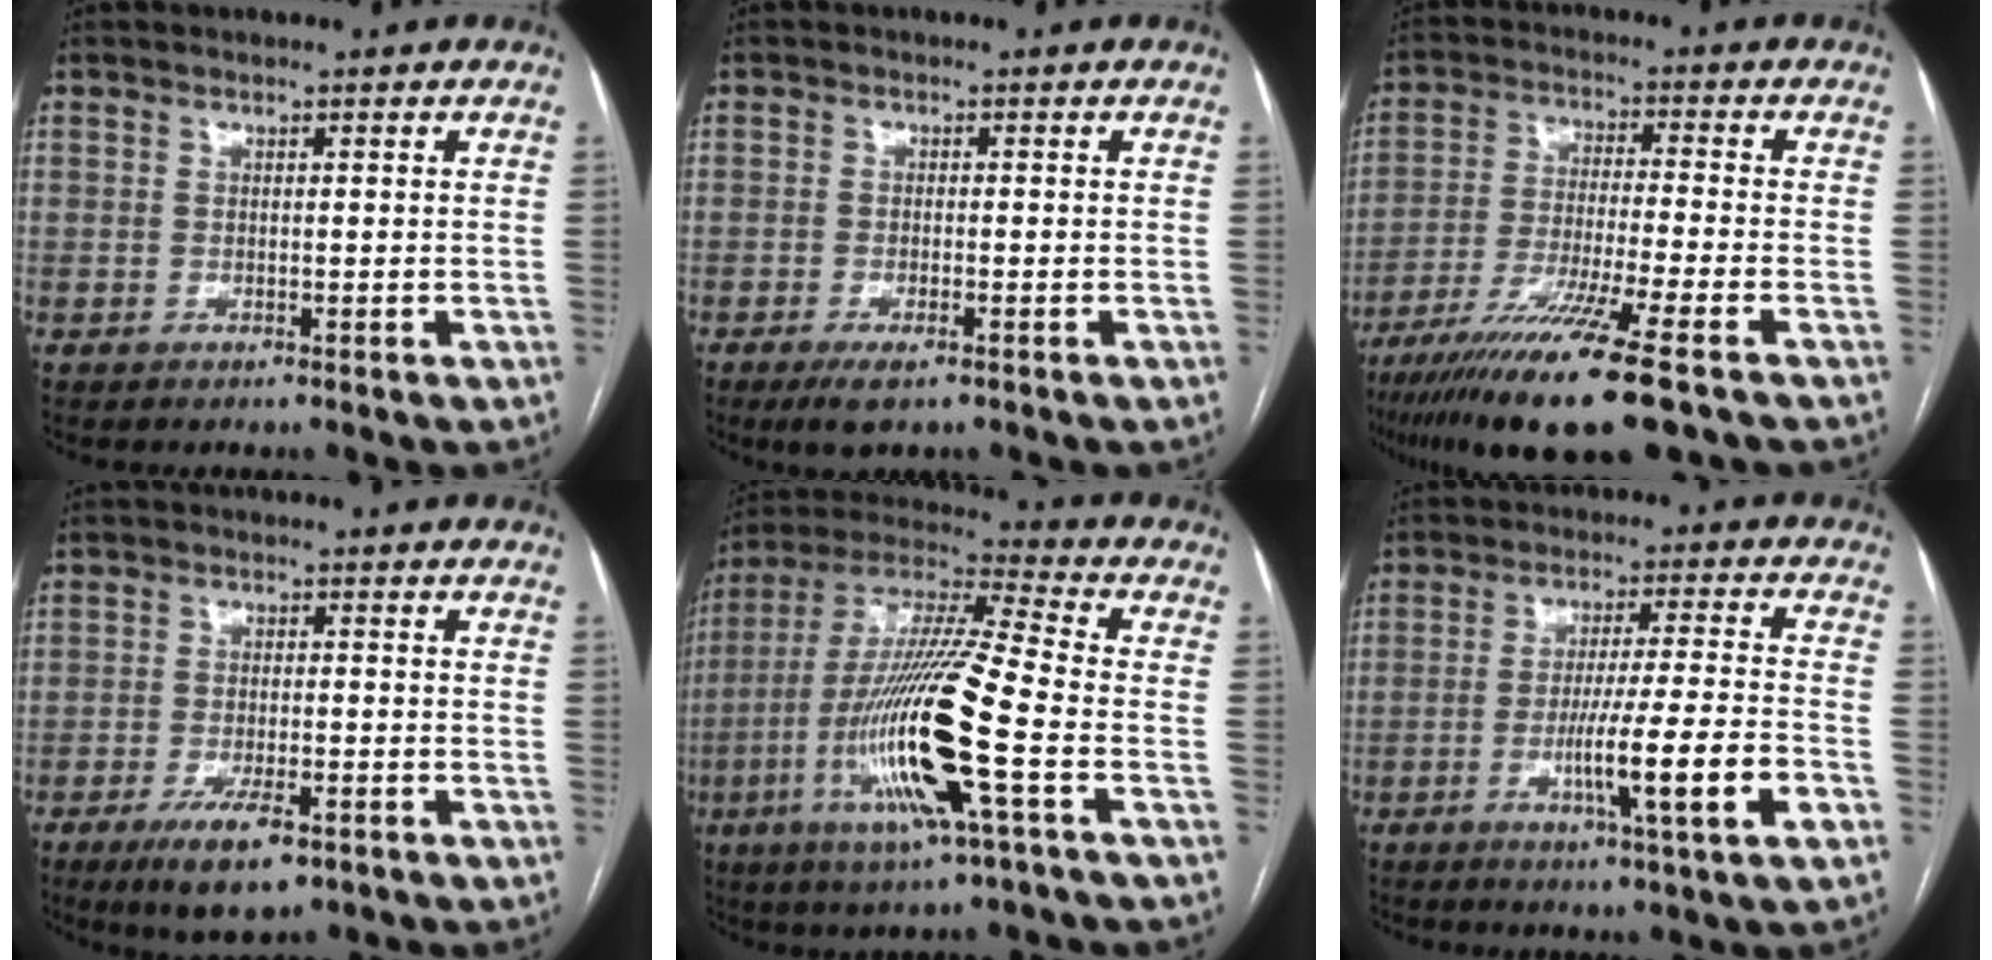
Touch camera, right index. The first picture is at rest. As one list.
[{"total": 3.6, "force": [-2.3, 0.8, 2.7], "torque": [-0.054, -0.007, -0.036]}, {"total": 15.0, "force": [-10.1, -0.6, 11.1], "torque": [-0.208, -0.045, -0.175]}, {"total": 7.1, "force": [-4.2, 2.2, 5.3], "torque": [-0.094, -0.010, -0.064]}, {"total": 19.4, "force": [-5.9, 0.4, 18.5], "torque": [-0.382, -0.019, -0.115]}, {"total": 12.0, "force": [-4.3, -0.8, 11.2], "torque": [-0.192, -0.011, -0.071]}]